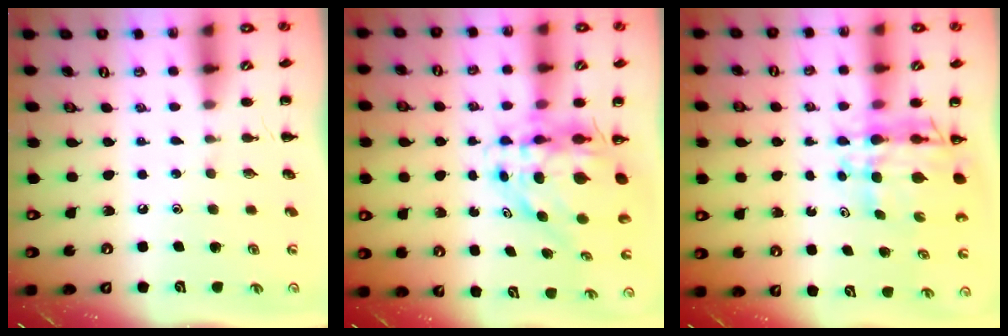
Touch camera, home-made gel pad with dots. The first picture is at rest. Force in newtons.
{"total": 9.2, "press": 8.8, "slide": 2.7}
{"total": 9.1, "press": 8.5, "slide": 3.2}